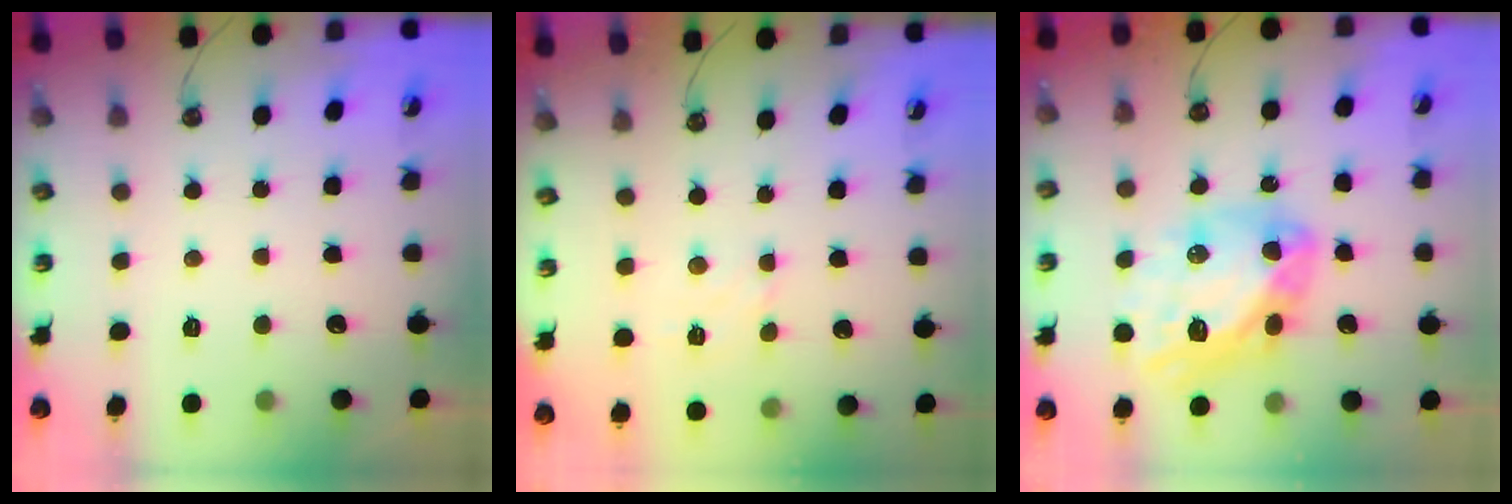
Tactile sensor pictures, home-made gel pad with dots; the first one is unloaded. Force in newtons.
{"total": 1.8, "press": 1.7, "slide": 0.6}
{"total": 18.1, "press": 18.0, "slide": 2.2}